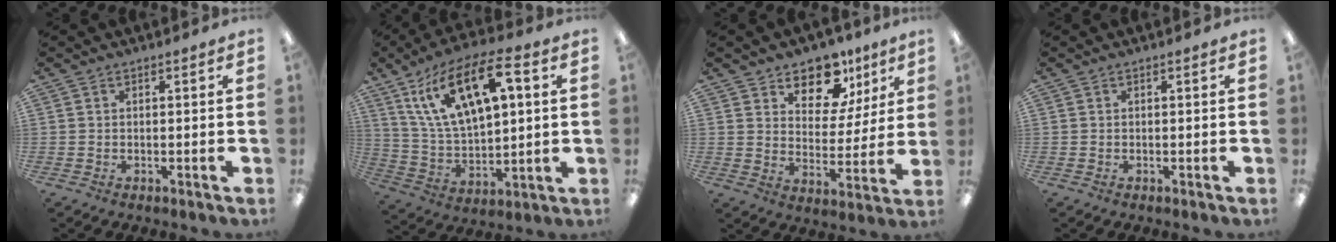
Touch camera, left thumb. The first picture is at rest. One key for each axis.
{"total": 18.8, "fx": 9.2, "fy": 8.8, "fz": 13.8, "tx": -0.261, "ty": -0.019, "tz": 0.161}
{"total": 12.1, "fx": 8.7, "fy": 7.0, "fz": 4.7, "tx": -0.068, "ty": -0.058, "tz": 0.157}
{"total": 0.0}